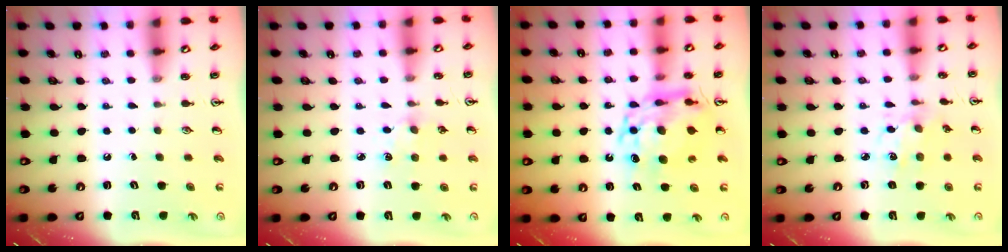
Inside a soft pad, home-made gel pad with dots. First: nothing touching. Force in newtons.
{"total": 4.0, "press": 4.0, "slide": 0.5}
{"total": 13.4, "press": 13.4, "slide": 1.0}
{"total": 4.5, "press": 4.2, "slide": 1.4}